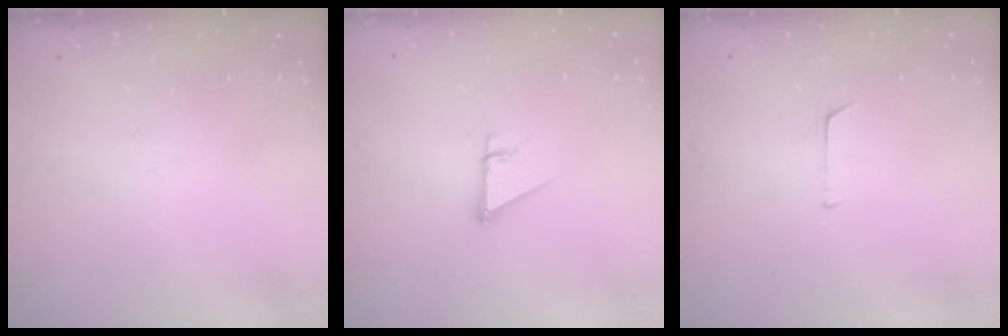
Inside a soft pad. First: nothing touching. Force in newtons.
{"total": 2.7, "press": 2.7, "slide": 0.2}
{"total": 3.8, "press": 3.8, "slide": 0.3}